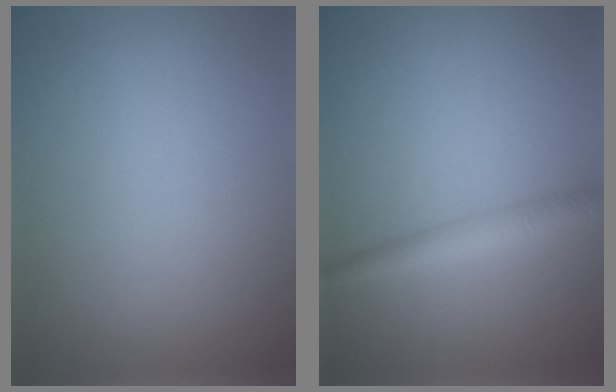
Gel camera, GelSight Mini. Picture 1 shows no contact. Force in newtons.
{"total": 2.4, "press": 2.4, "slide": 0.1}